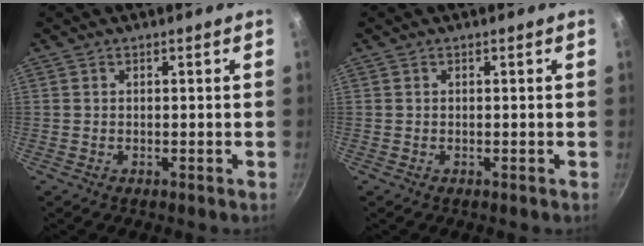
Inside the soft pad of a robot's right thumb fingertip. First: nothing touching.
{"total": 0.0}